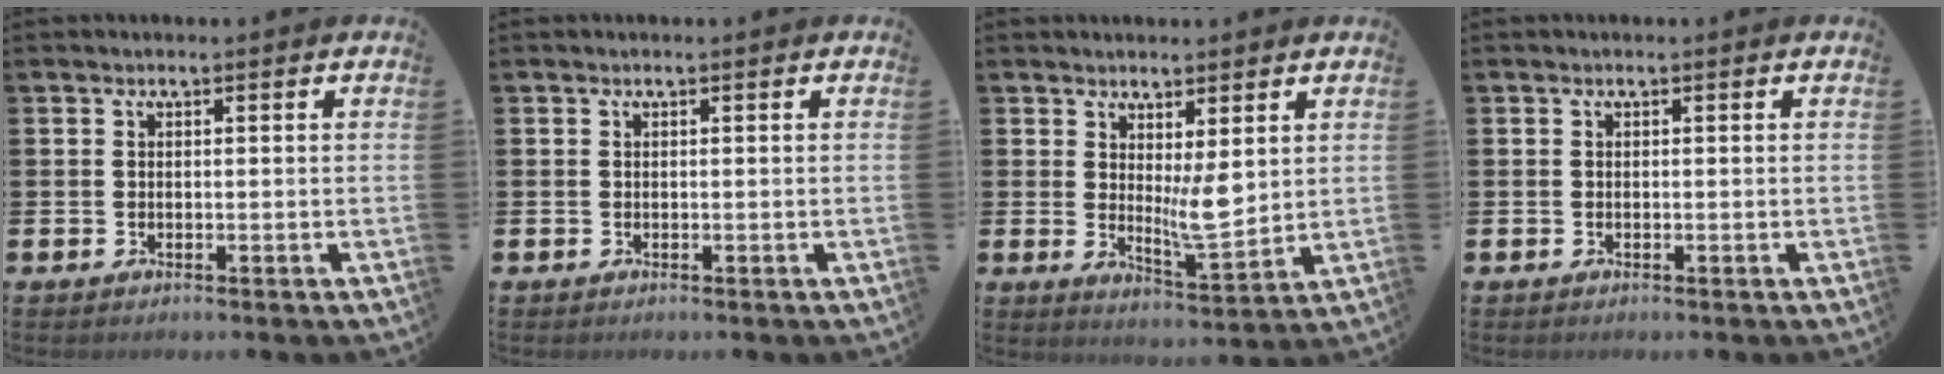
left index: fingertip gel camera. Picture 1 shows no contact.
{"total": 0.0}
{"total": 5.2, "force": [2.3, 1.6, 4.4], "torque": [-0.054, -0.034, 0.035]}
{"total": 0.0}